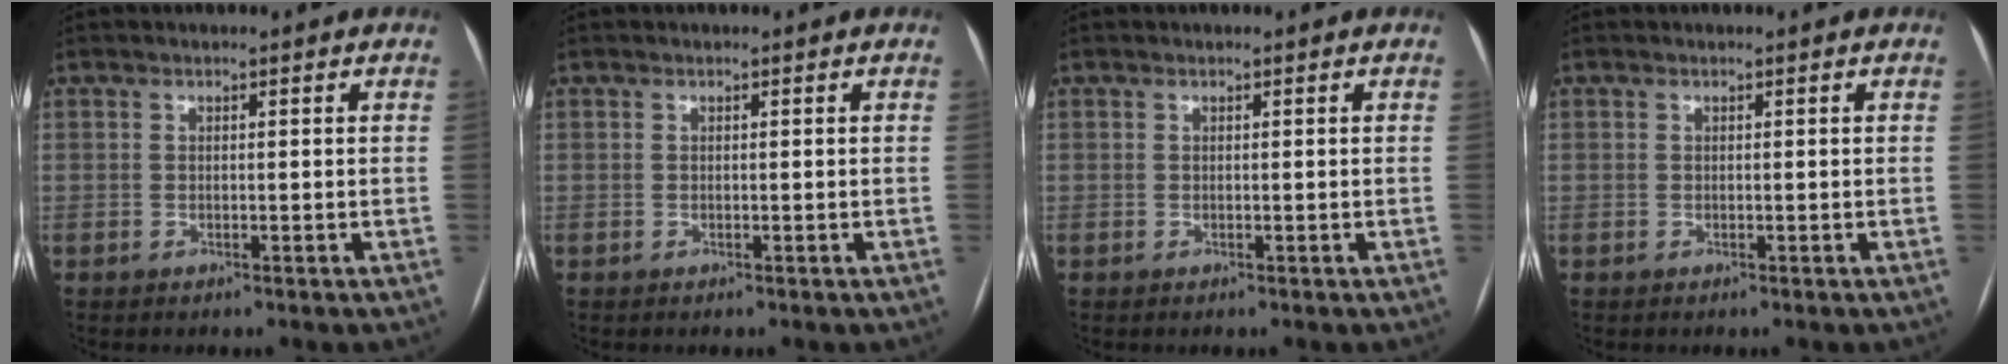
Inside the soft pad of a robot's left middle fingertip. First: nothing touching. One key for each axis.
{"total": 0.0}
{"total": 0.0}
{"total": 0.0}